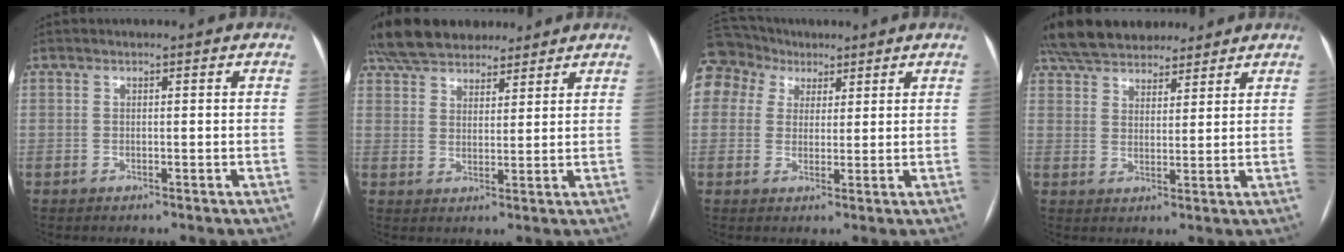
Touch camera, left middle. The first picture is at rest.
{"total": 15.4, "force": [13.0, 5.9, 5.7], "torque": [-0.112, 0.042, 0.212]}
{"total": 9.1, "force": [5.3, 7.2, 1.7], "torque": [-0.048, 0.047, 0.104]}
{"total": 16.6, "force": [14.2, 6.1, 6.1], "torque": [-0.121, 0.038, 0.226]}